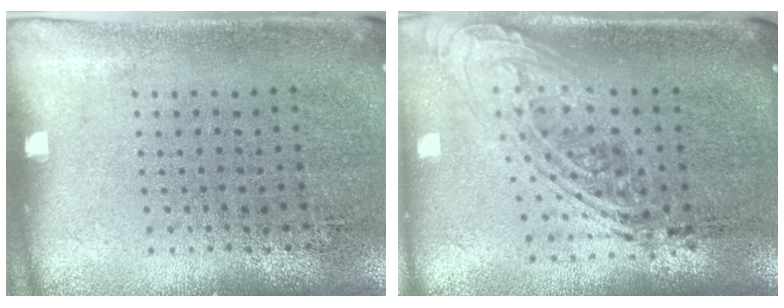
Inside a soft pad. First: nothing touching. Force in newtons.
{"total": 2.2, "press": 1.6, "slide": 1.5}